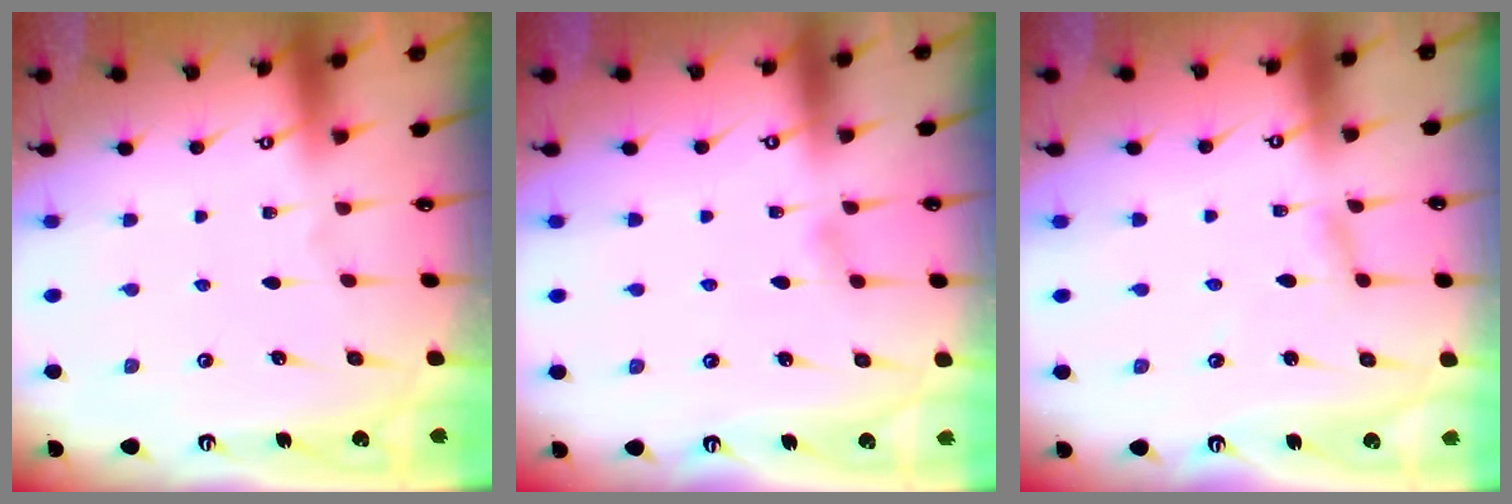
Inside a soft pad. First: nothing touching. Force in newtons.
{"total": 4.6, "press": 4.6, "slide": 0.5}
{"total": 2.4, "press": 2.4, "slide": 0.1}